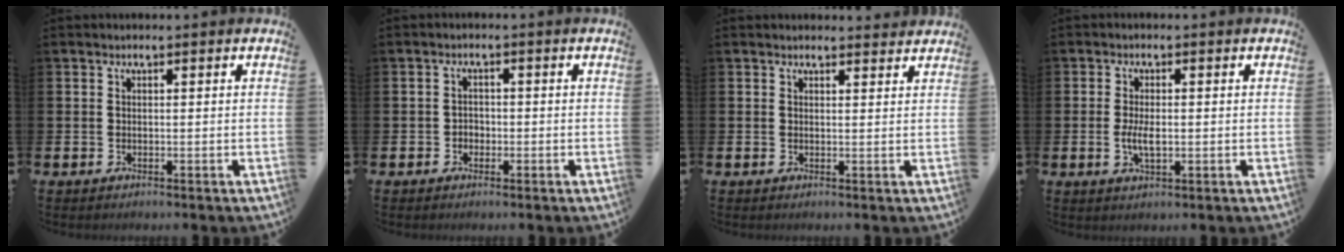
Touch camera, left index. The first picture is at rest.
{"total": 1.6, "force": [-0.7, 1.4, 0.4], "torque": [-0.009, 0.004, -0.017]}
{"total": 1.6, "force": [1.5, 0.4, 0.0], "torque": [0.007, -0.006, 0.026]}
{"total": 3.4, "force": [-0.3, 1.5, 3.0], "torque": [-0.055, 0.003, -0.007]}